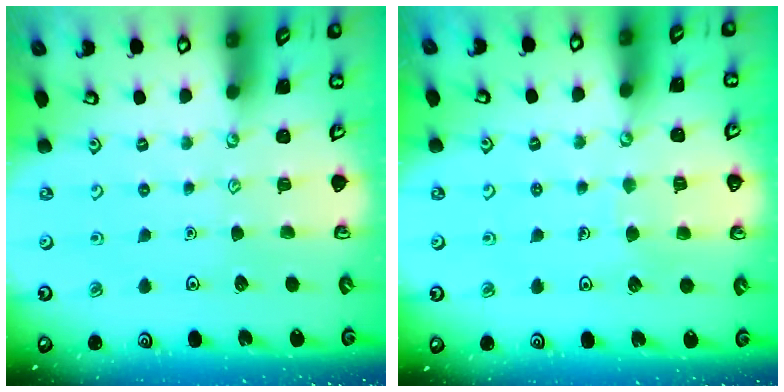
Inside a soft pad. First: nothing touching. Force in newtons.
{"total": 3.7, "press": 3.7, "slide": 0.2}